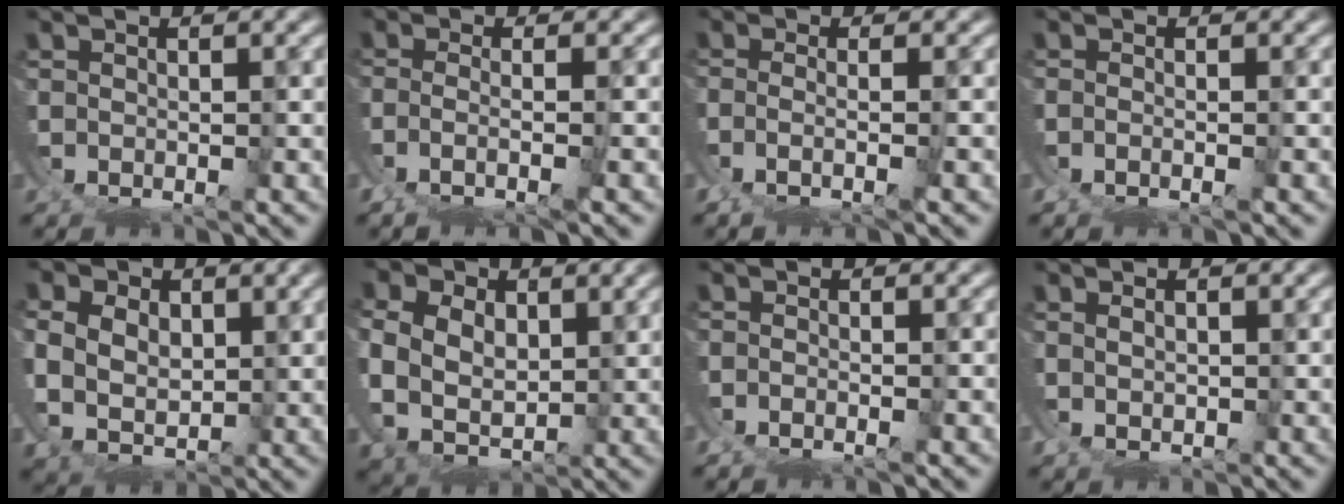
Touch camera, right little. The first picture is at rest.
{"total": 2.3, "force": [-0.7, -0.5, 2.1], "torque": [-0.050, -0.017, -0.001]}
{"total": 2.3, "force": [-0.5, -0.7, 2.1], "torque": [-0.049, -0.014, 0.001]}
{"total": 1.8, "force": [-1.2, 0.5, 1.3], "torque": [-0.028, -0.012, -0.013]}
{"total": 6.6, "force": [1.6, 6.0, 2.4], "torque": [-0.093, -0.024, 0.028]}
{"total": 7.8, "force": [1.3, 7.0, 3.1], "torque": [-0.115, -0.029, 0.023]}
{"total": 1.5, "force": [-1.1, 0.3, 1.0], "torque": [-0.020, -0.010, -0.013]}
{"total": 1.8, "force": [1.7, -0.2, 0.3], "torque": [-0.003, 0.001, 0.030]}